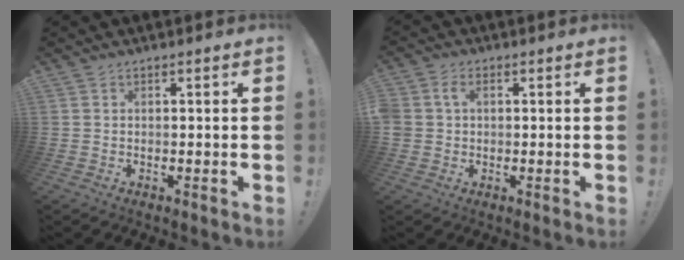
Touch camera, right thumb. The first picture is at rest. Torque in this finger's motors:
{"motor_torque": [0.03, 0.03, 0.31, 0.05, -0.04]}